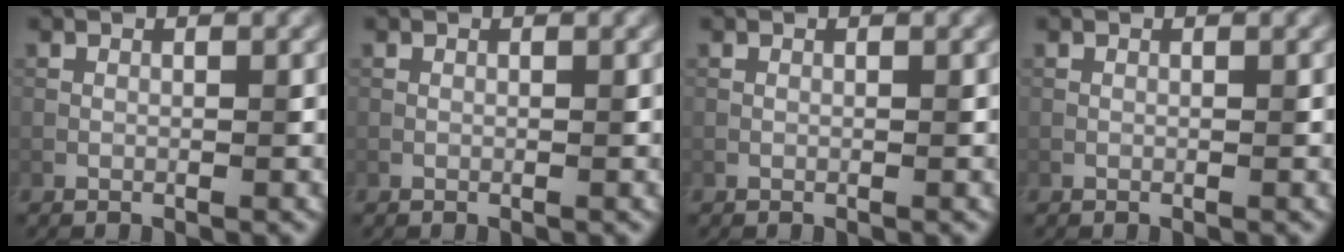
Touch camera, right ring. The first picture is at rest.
{"total": 0.0}
{"total": 0.0}
{"total": 0.0}